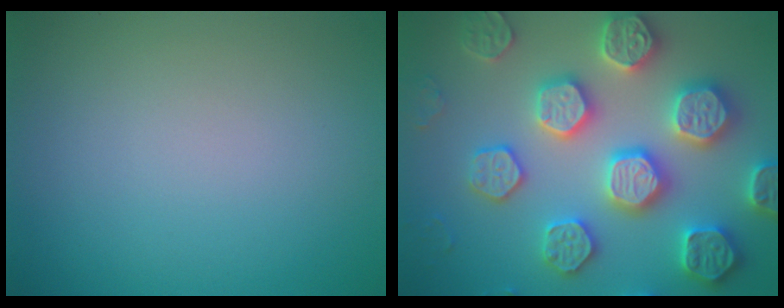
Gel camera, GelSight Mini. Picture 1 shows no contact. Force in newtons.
{"total": 7.9, "press": 7.7, "slide": 1.6}